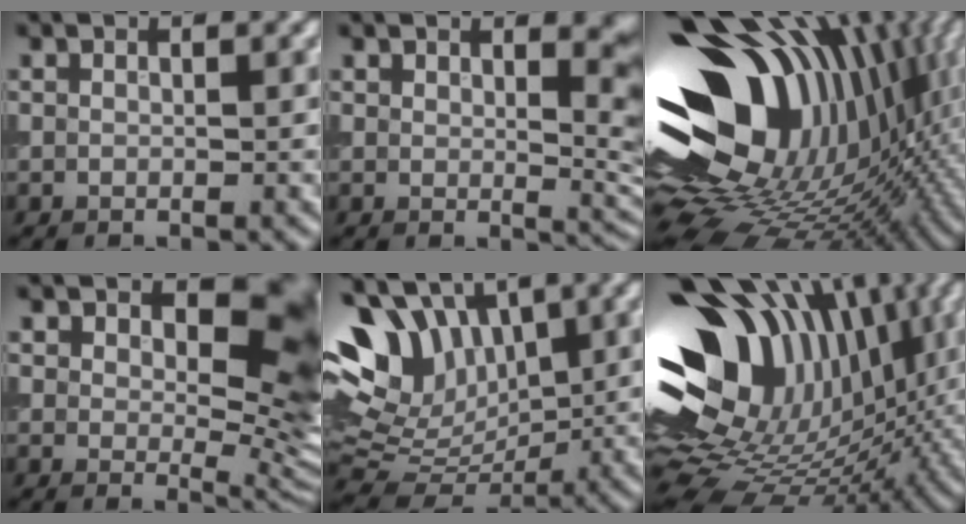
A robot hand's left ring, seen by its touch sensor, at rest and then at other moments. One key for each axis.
{"total": 5.4, "fx": 2.7, "fy": 1.9, "fz": 4.2, "tx": -0.047, "ty": -0.002, "tz": 0.046}
{"total": 19.3, "fx": 0.9, "fy": 12.7, "fz": 14.5, "tx": -0.255, "ty": -0.030, "tz": 0.032}
{"total": 10.9, "fx": 4.3, "fy": 5.6, "fz": 8.3, "tx": -0.101, "ty": -0.007, "tz": 0.069}
{"total": 11.6, "fx": 4.9, "fy": 7.5, "fz": 7.4, "tx": -0.139, "ty": 0.028, "tz": 0.088}
{"total": 17.5, "fx": 3.1, "fy": 11.3, "fz": 13.0, "tx": -0.235, "ty": 0.001, "tz": 0.061}